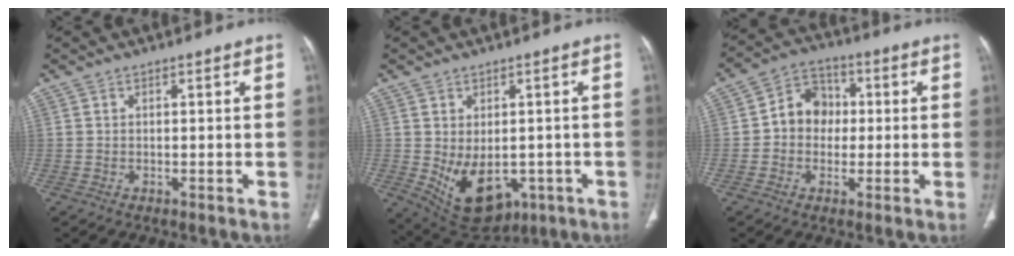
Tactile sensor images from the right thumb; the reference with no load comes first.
{"total": 12.0, "force": [-2.7, 8.0, 8.5], "torque": [-0.115, -0.003, -0.011]}
{"total": 8.5, "force": [0.2, 7.3, 4.5], "torque": [-0.041, 0.021, -0.011]}